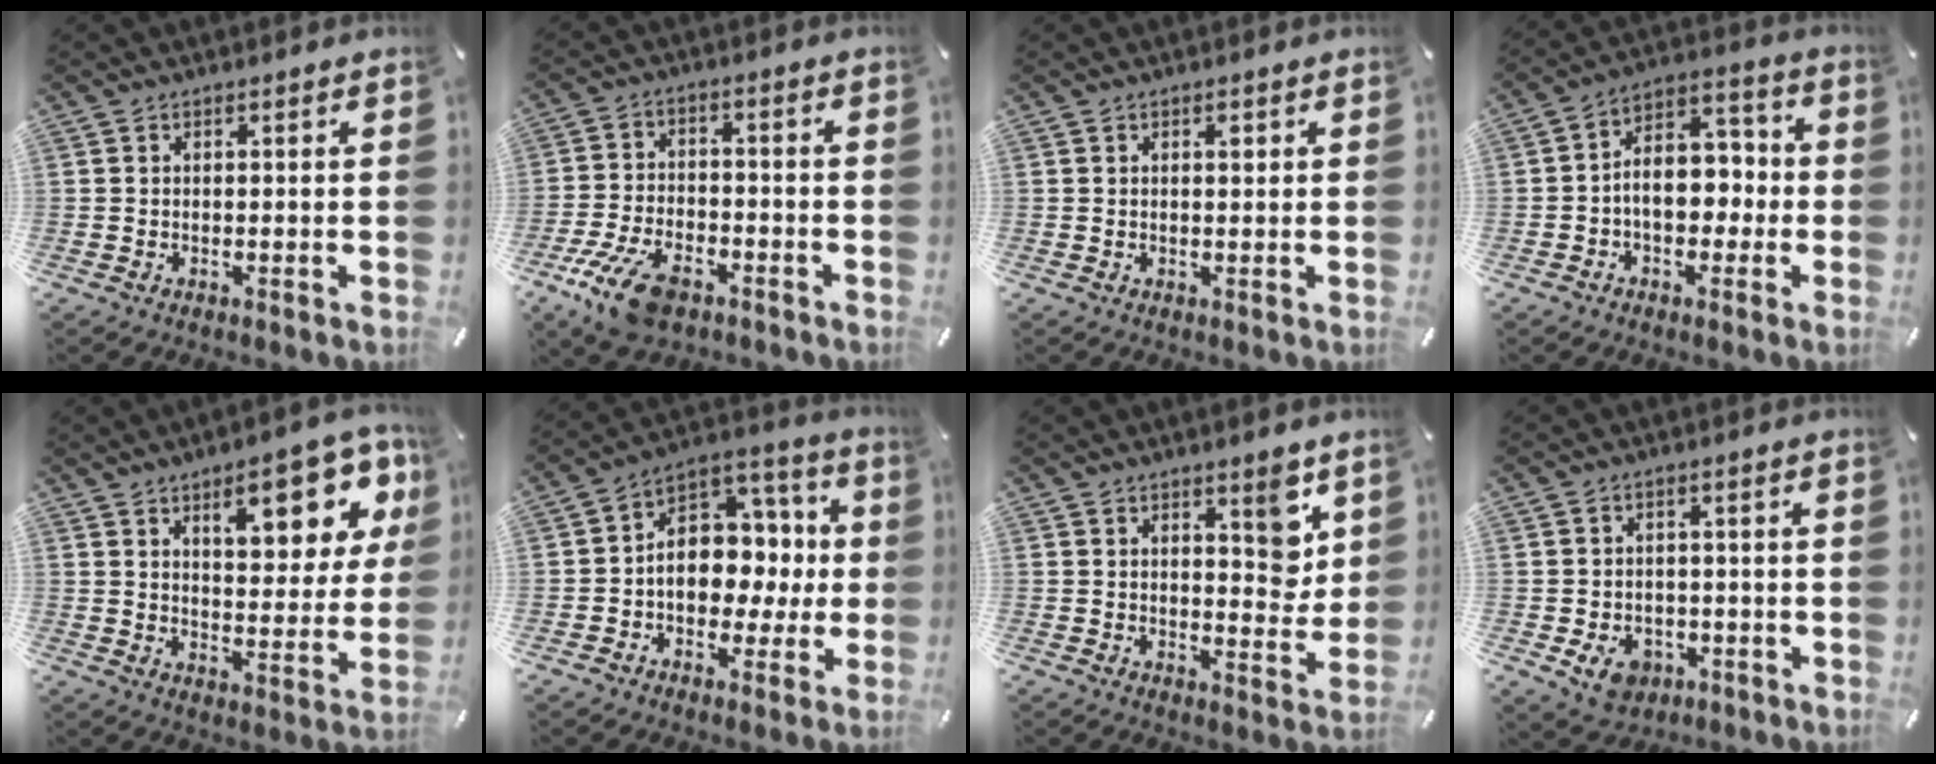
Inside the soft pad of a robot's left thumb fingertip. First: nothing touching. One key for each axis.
{"total": 11.1, "fx": -6.6, "fy": 5.8, "fz": 6.8, "tx": -0.143, "ty": 0.030, "tz": -0.122}
{"total": 1.4, "fx": 0.5, "fy": 0.7, "fz": 1.1, "tx": -0.007, "ty": -0.004, "tz": 0.006}
{"total": 9.7, "fx": -1.6, "fy": 7.3, "fz": 6.2, "tx": -0.093, "ty": 0.008, "tz": -0.029}
{"total": 15.7, "fx": 8.0, "fy": 6.7, "fz": 11.8, "tx": -0.152, "ty": -0.033, "tz": 0.126}
{"total": 10.9, "fx": -0.9, "fy": 9.5, "fz": 5.4, "tx": -0.065, "ty": -0.004, "tz": -0.006}
{"total": 7.6, "fx": 4.0, "fy": 3.8, "fz": 5.2, "tx": -0.047, "ty": -0.029, "tz": 0.061}
{"total": 6.9, "fx": -2.5, "fy": 5.5, "fz": 3.3, "tx": -0.054, "ty": 0.009, "tz": -0.045}